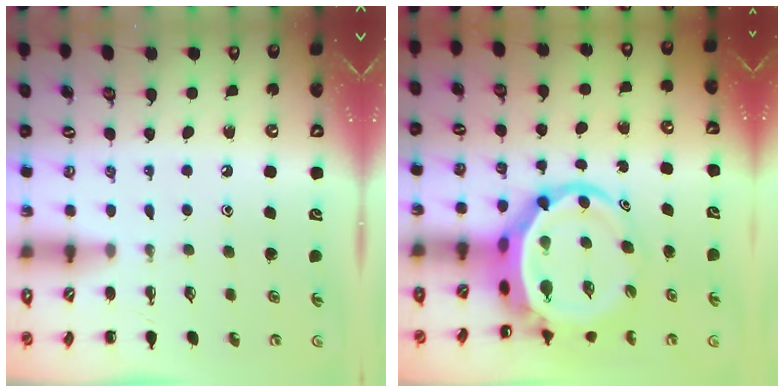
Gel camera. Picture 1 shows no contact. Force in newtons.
{"total": 8.5, "press": 8.2, "slide": 2.2}